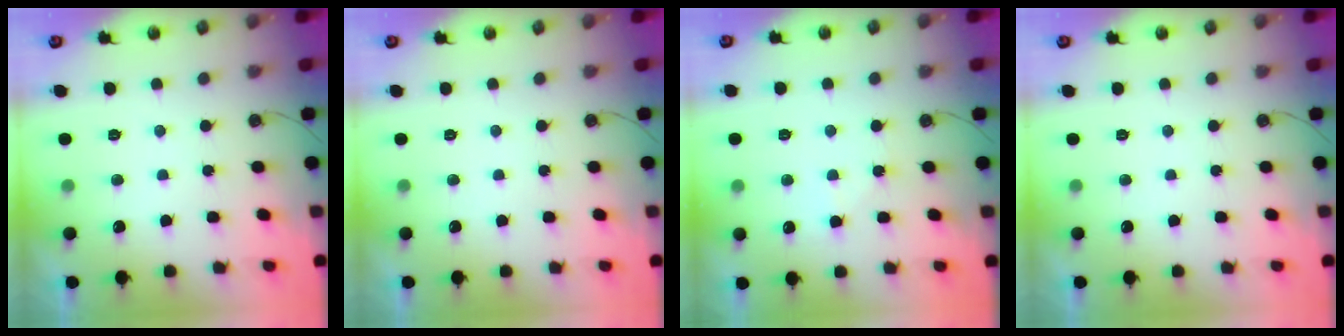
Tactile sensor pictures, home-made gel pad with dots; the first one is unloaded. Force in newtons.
{"total": 0.0}
{"total": 3.7, "press": 3.7, "slide": 0.6}
{"total": 0.0}